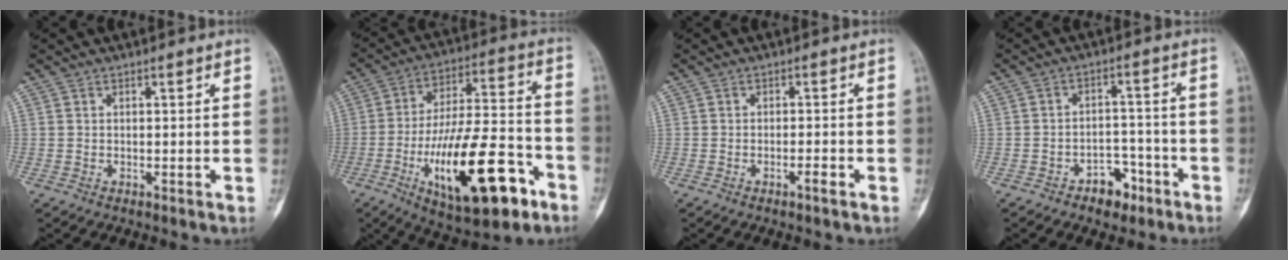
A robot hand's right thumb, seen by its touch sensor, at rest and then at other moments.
{"total": 23.7, "force": [-9.9, 8.7, 19.7], "torque": [-0.333, 0.044, -0.150]}
{"total": 1.8, "force": [-1.0, 0.2, 1.4], "torque": [-0.028, 0.005, -0.019]}
{"total": 6.0, "force": [-3.7, 3.9, 2.6], "torque": [-0.014, 0.040, -0.054]}